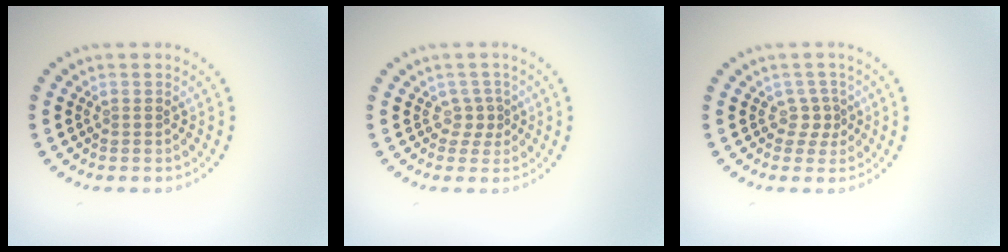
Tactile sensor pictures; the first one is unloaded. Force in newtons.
{"total": 1.4, "press": 1.0, "slide": 1.1}
{"total": 1.5, "press": 1.0, "slide": 1.1}